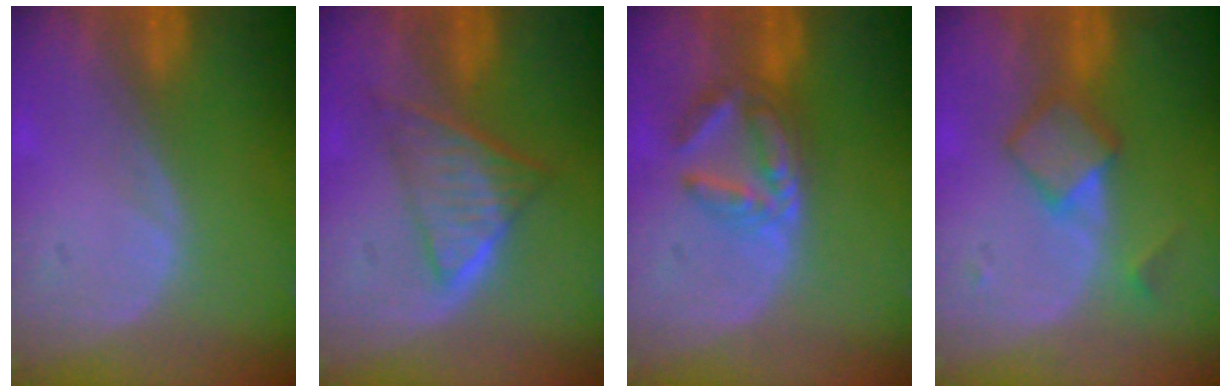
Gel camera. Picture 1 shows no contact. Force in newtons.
{"total": 6.1, "press": 5.7, "slide": 2.0}
{"total": 5.8, "press": 5.0, "slide": 2.8}
{"total": 4.7, "press": 4.6, "slide": 0.3}